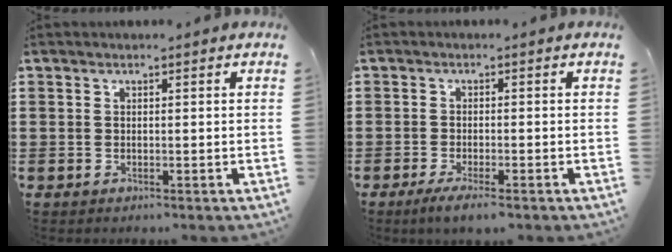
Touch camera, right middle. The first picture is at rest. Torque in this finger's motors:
{"motor_torque": [2.14, 0.00, 0.24, 0.20]}